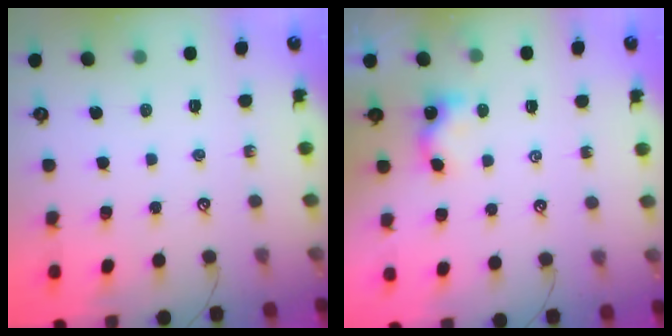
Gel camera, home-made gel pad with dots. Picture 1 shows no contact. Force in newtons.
{"total": 3.5, "press": 3.4, "slide": 0.6}